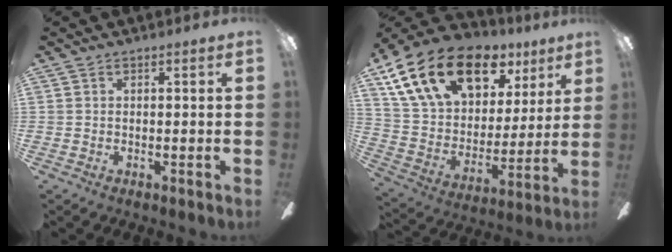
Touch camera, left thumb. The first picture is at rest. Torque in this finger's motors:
{"motor_torque": [2.50, 2.51, 1.43, -1.34, 0.40]}